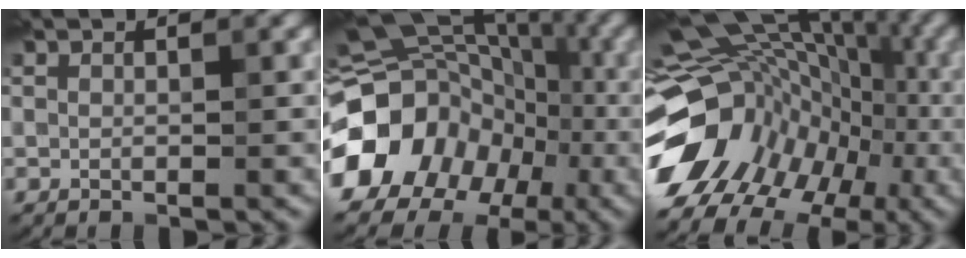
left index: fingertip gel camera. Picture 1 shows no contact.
{"total": 14.7, "force": [-5.0, 12.2, 6.6], "torque": [-0.143, -0.004, -0.099]}
{"total": 16.0, "force": [-3.7, 12.6, 9.1], "torque": [-0.179, 0.010, -0.036]}